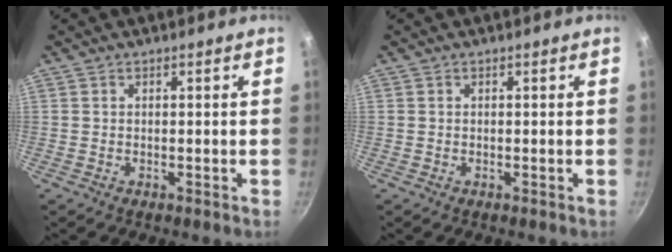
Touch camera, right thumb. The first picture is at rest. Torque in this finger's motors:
{"motor_torque": [-0.16, 0.15, 0.05, -0.05, 0.03]}